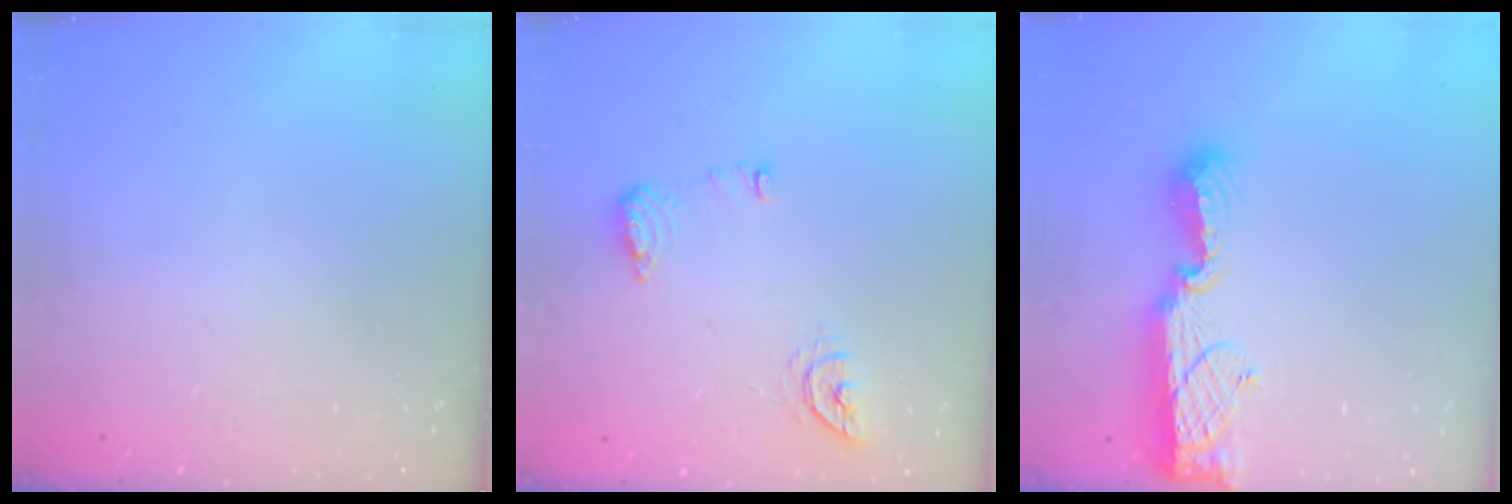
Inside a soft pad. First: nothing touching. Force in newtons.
{"total": 7.8, "press": 7.8, "slide": 0.1}
{"total": 11.0, "press": 11.0, "slide": 0.6}